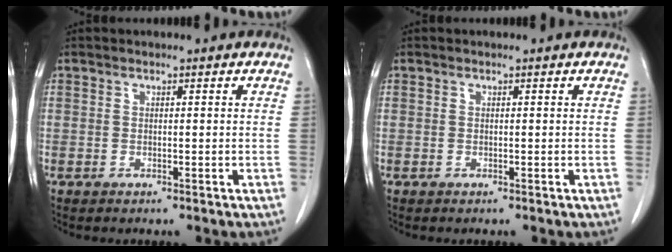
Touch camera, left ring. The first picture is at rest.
{"total": 0.0}